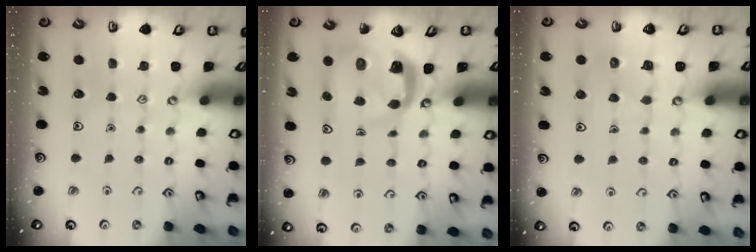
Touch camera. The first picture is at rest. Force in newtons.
{"total": 5.7, "press": 5.7, "slide": 0.8}
{"total": 4.5, "press": 4.5, "slide": 0.5}